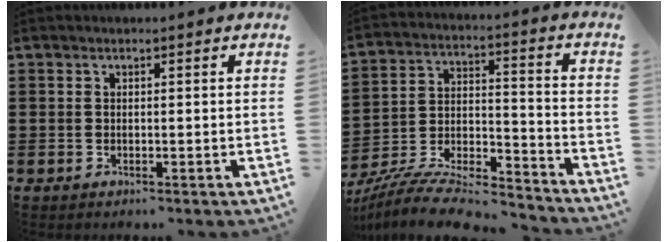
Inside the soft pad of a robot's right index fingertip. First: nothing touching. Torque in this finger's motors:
{"motor_torque": [0.22, -0.14, -1.05, -0.21]}